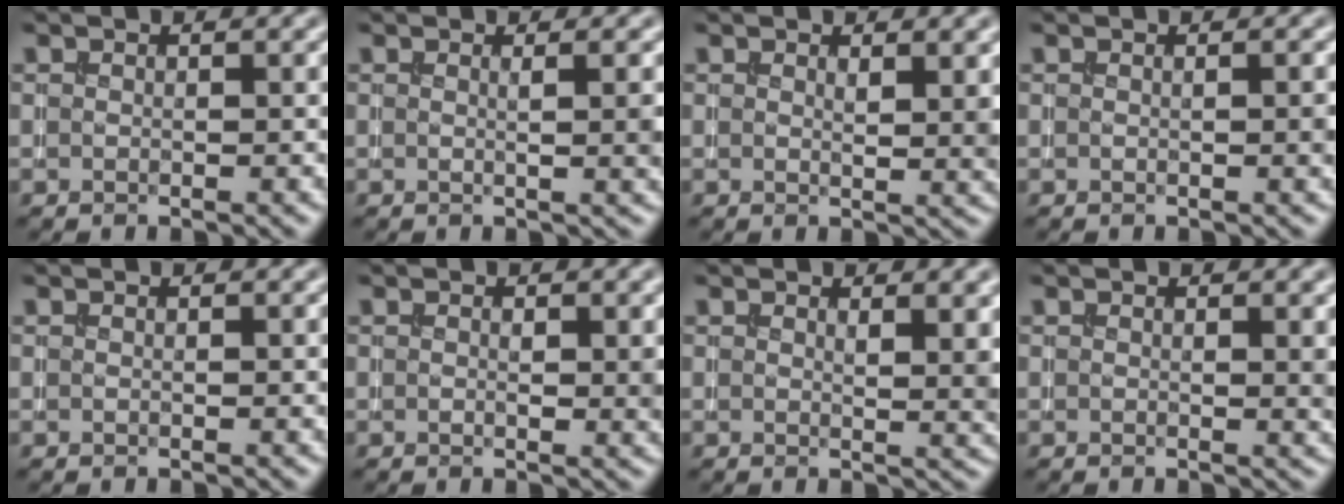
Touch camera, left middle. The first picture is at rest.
{"total": 1.4, "force": [0.3, 0.2, 1.4], "torque": [-0.013, -0.001, 0.001]}
{"total": 1.6, "force": [0.9, 0.3, 1.3], "torque": [-0.017, -0.006, 0.018]}
{"total": 0.6, "force": [0.0, -0.1, 0.6], "torque": [-0.008, -0.002, -0.001]}
{"total": 0.0}
{"total": 1.6, "force": [0.2, 0.7, 1.4], "torque": [-0.020, -0.003, 0.006]}
{"total": 2.2, "force": [1.2, 0.4, 1.7], "torque": [-0.019, -0.006, 0.023]}
{"total": 1.0, "force": [0.5, 0.1, 0.9], "torque": [-0.007, -0.004, 0.008]}